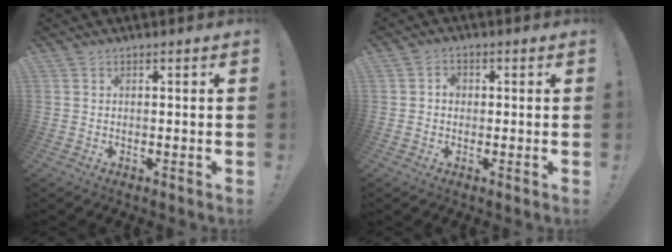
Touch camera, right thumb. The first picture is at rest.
{"total": 2.8, "force": [-0.2, 2.2, 1.6], "torque": [-0.014, 0.000, -0.007]}